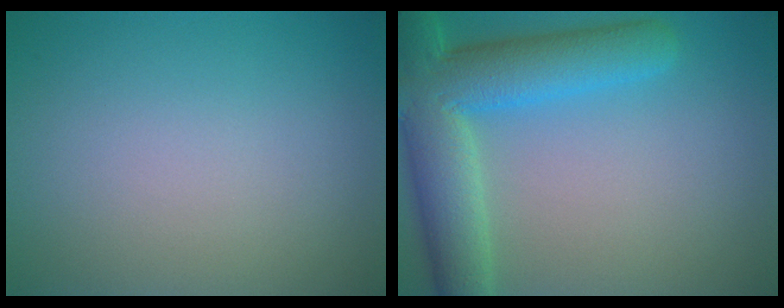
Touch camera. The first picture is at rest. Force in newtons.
{"total": 9.1, "press": 9.1, "slide": 0.3}